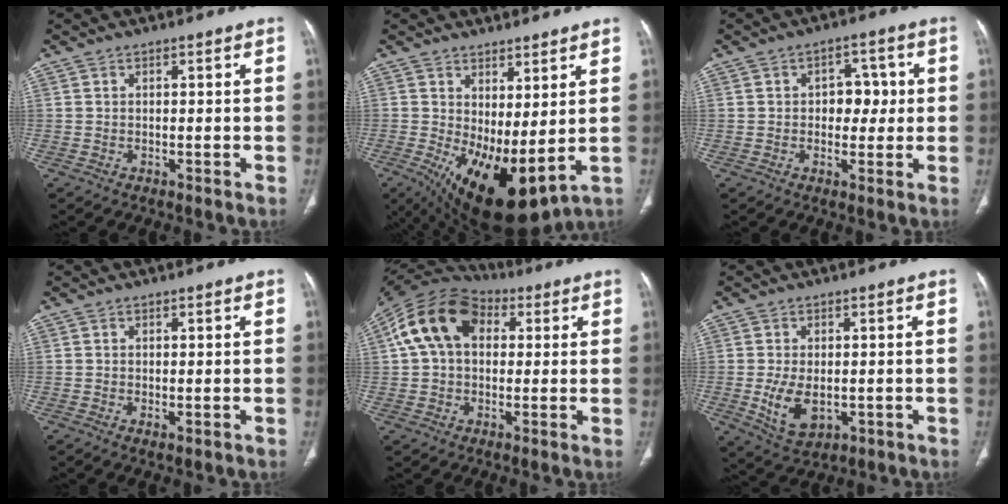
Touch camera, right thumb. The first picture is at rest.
{"total": 14.1, "force": [0.6, 5.8, 12.9], "torque": [-0.226, -0.024, 0.035]}
{"total": 6.2, "force": [0.5, 4.3, 4.4], "torque": [-0.024, 0.009, 0.006]}
{"total": 1.0, "force": [-0.2, 0.5, 0.9], "torque": [-0.020, -0.005, -0.001]}
{"total": 15.2, "force": [3.7, 10.5, 10.3], "torque": [-0.176, 0.032, 0.056]}
{"total": 7.2, "force": [-1.1, 4.3, 5.6], "torque": [-0.099, -0.010, -0.007]}